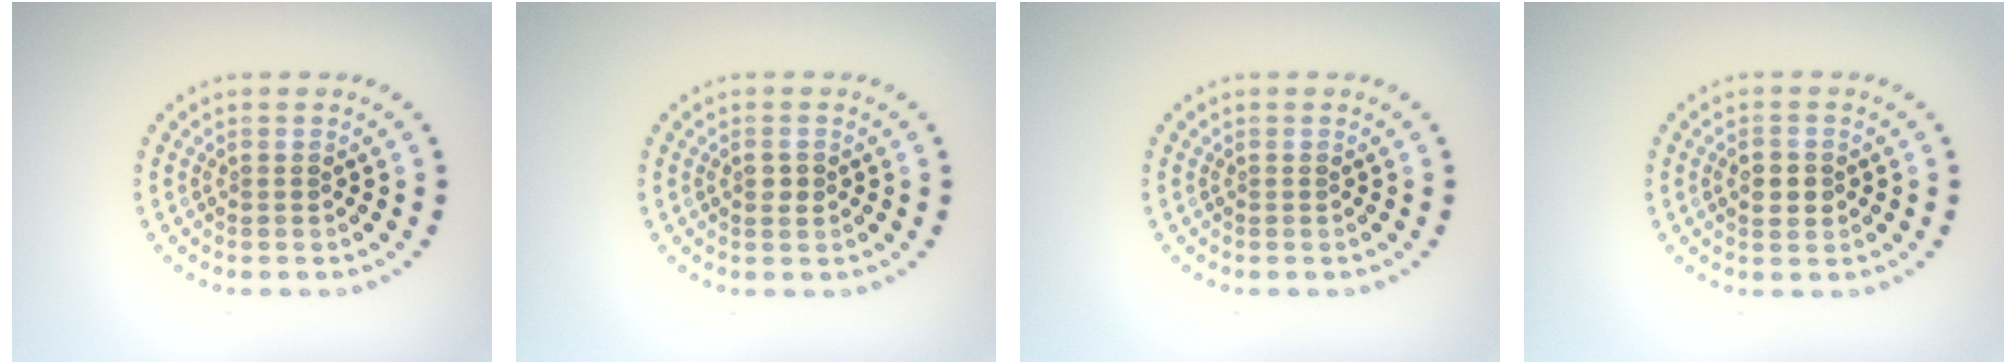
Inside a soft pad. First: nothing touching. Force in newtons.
{"total": 1.0, "press": 1.0, "slide": 0.2}
{"total": 0.0}
{"total": 2.4, "press": 2.4, "slide": 0.0}